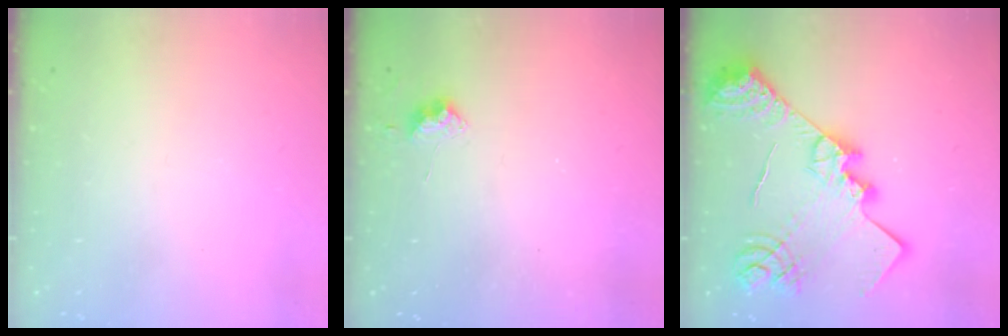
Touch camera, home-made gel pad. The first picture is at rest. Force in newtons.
{"total": 6.7, "press": 6.7, "slide": 0.5}
{"total": 24.3, "press": 24.2, "slide": 2.2}